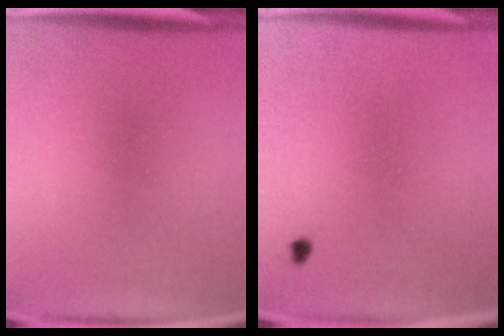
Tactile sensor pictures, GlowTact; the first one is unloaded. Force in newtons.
{"total": 0.7}